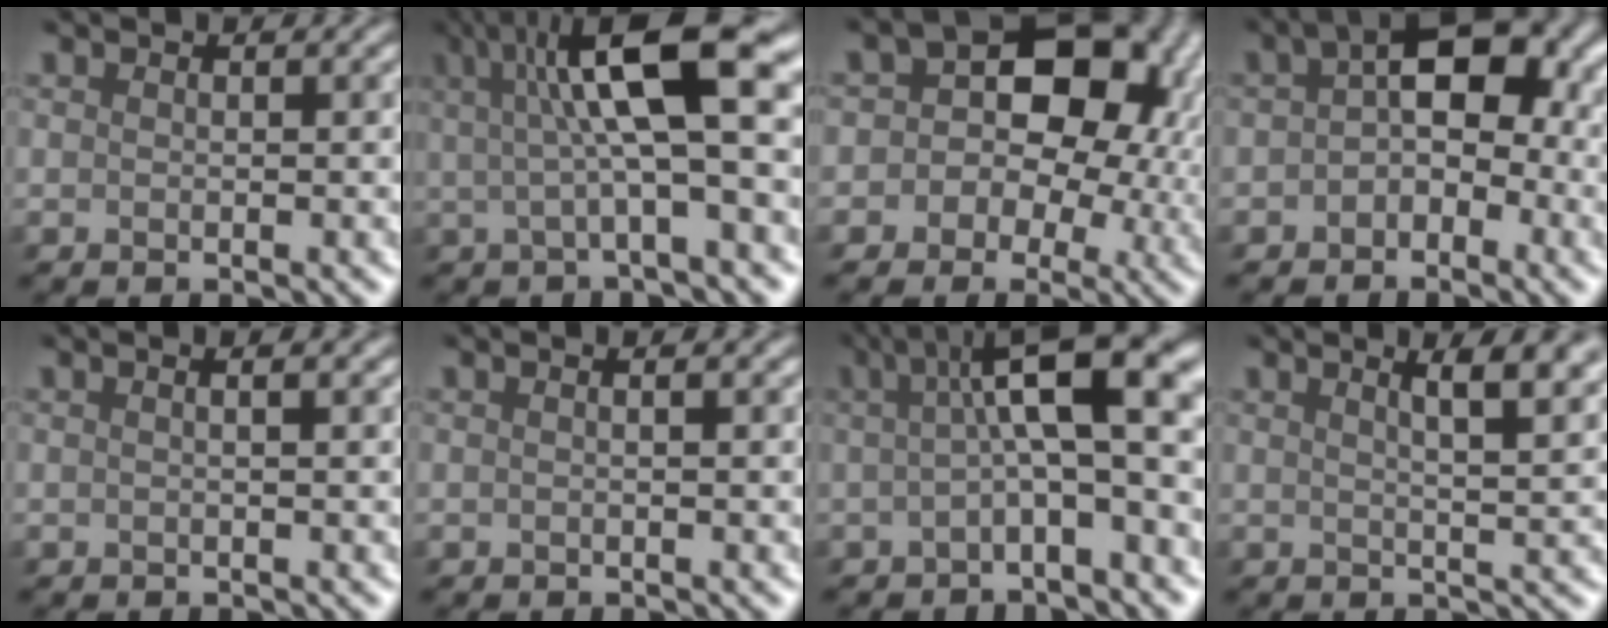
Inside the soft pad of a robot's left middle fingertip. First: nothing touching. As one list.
[{"total": 10.6, "force": [2.3, 2.6, 10.0], "torque": [-0.151, 0.017, 0.034]}, {"total": 12.5, "force": [0.9, 9.3, 8.3], "torque": [-0.058, 0.035, -0.022]}, {"total": 6.0, "force": [-0.1, 3.6, 4.8], "torque": [-0.056, 0.022, -0.015]}, {"total": 2.3, "force": [1.0, 1.0, 1.9], "torque": [-0.010, 0.008, -0.009]}, {"total": 1.3, "force": [0.5, 0.4, 1.1], "torque": [-0.010, -0.002, -0.002]}, {"total": 9.5, "force": [1.7, 2.5, 9.0], "torque": [-0.122, 0.028, 0.017]}, {"total": 6.9, "force": [3.5, 2.3, 5.5], "torque": [-0.035, 0.036, 0.022]}]